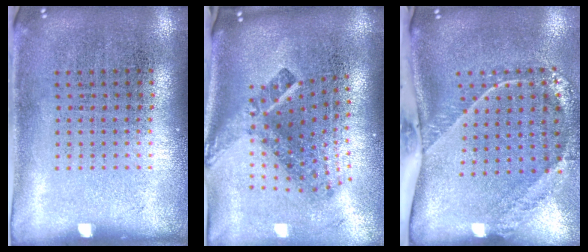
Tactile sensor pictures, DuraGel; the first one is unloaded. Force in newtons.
{"total": 2.8, "press": 1.7, "slide": 2.2}
{"total": 2.7, "press": 1.8, "slide": 2.0}